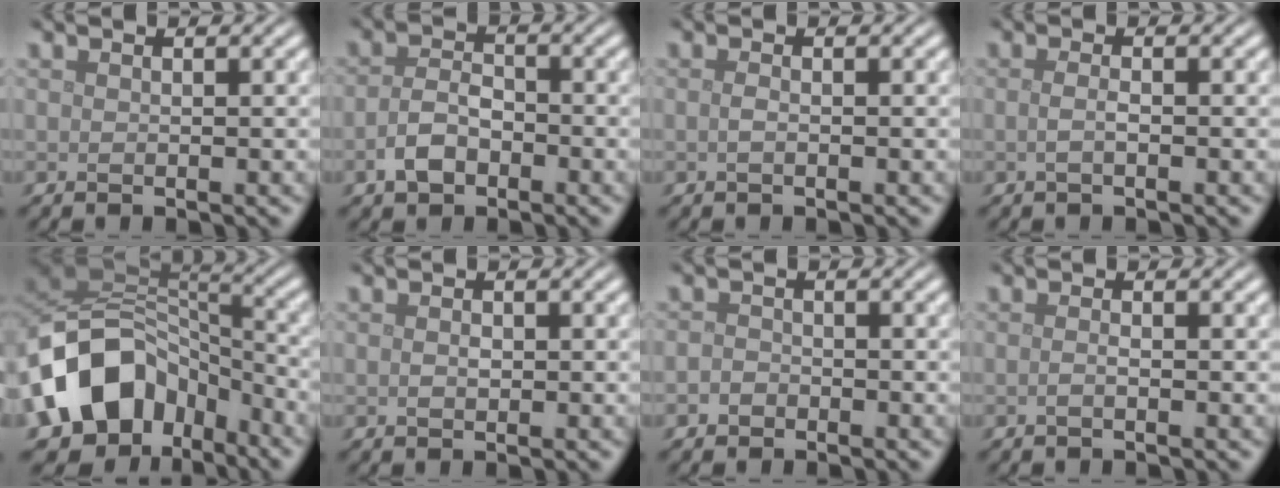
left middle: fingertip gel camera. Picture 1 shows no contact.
{"total": 2.9, "force": [-1.4, 1.8, 1.8], "torque": [-0.035, 0.004, -0.032]}
{"total": 0.7, "force": [-0.3, 0.3, 0.6], "torque": [-0.015, -0.001, -0.006]}
{"total": 1.1, "force": [-0.3, 0.3, 1.0], "torque": [-0.020, 0.000, -0.007]}
{"total": 13.0, "force": [-5.9, 9.7, 6.4], "torque": [-0.126, -0.001, -0.111]}
{"total": 0.8, "force": [0.0, 0.5, 0.6], "torque": [-0.014, -0.002, -0.001]}
{"total": 1.2, "force": [-0.8, 0.9, 0.3], "torque": [-0.004, 0.002, -0.018]}
{"total": 0.8, "force": [-0.4, 0.2, 0.6], "torque": [-0.014, -0.001, -0.008]}